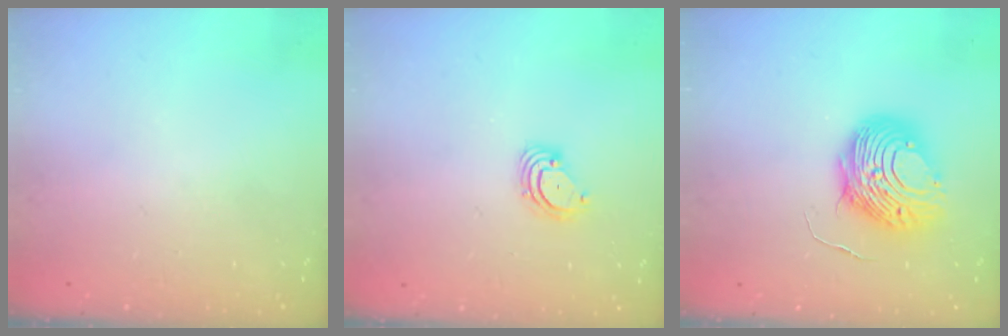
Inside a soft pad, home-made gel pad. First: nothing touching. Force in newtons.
{"total": 3.3, "press": 3.3, "slide": 0.3}
{"total": 10.6, "press": 10.6, "slide": 0.9}